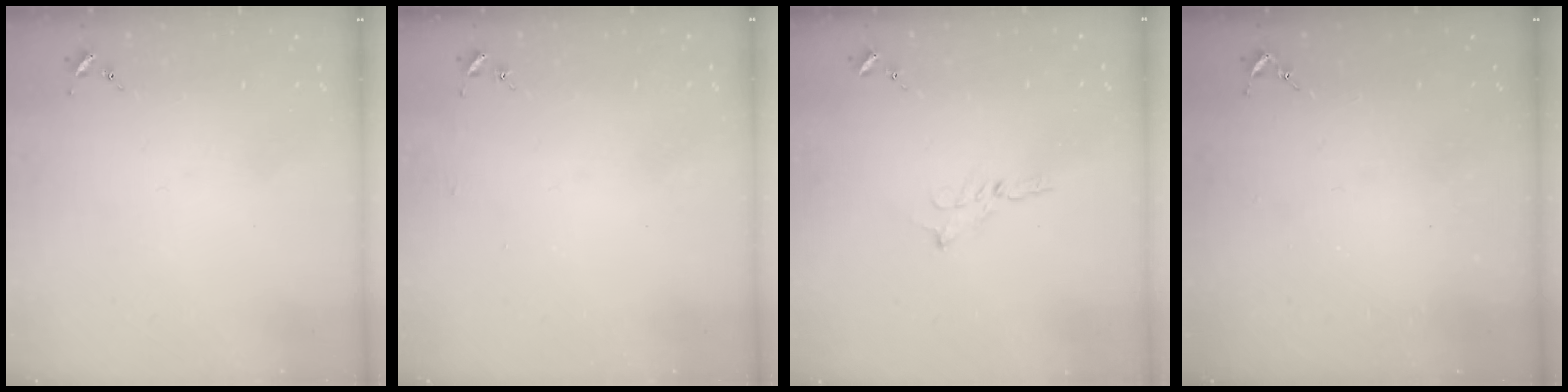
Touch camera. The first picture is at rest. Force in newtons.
{"total": 2.5, "press": 2.5, "slide": 0.2}
{"total": 3.6, "press": 3.6, "slide": 0.1}
{"total": 2.6, "press": 2.5, "slide": 0.3}